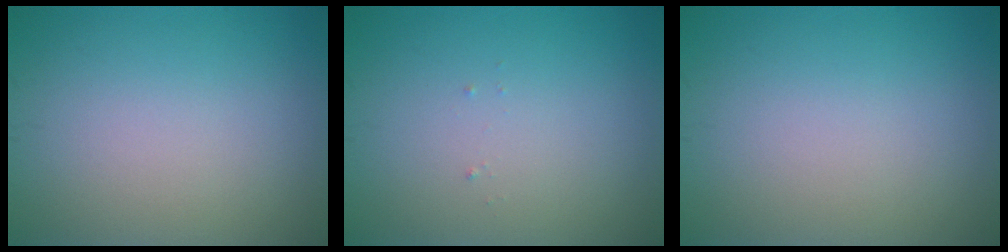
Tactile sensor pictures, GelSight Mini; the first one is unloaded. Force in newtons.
{"total": 0.0}
{"total": 0.0}